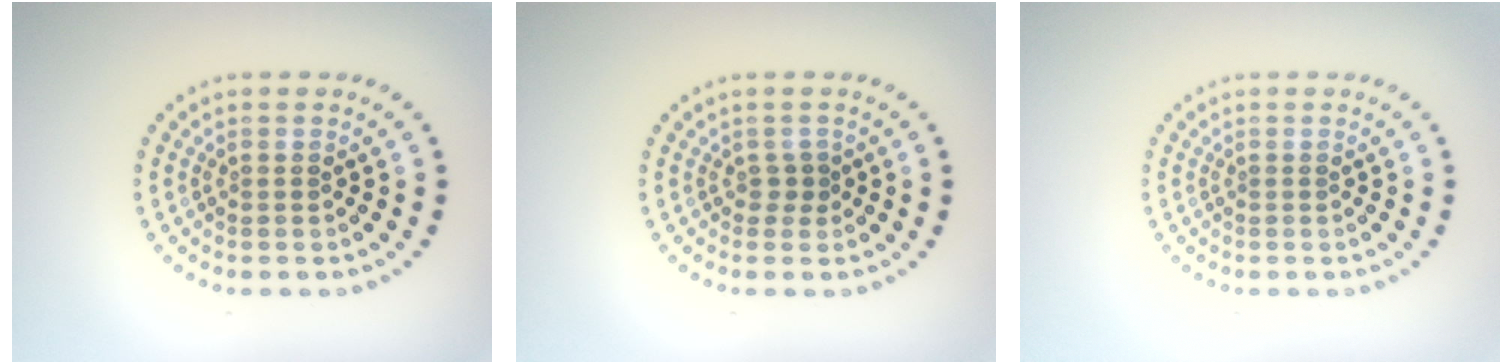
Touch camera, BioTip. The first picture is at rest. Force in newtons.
{"total": 1.0, "press": 0.8, "slide": 0.5}
{"total": 0.0}